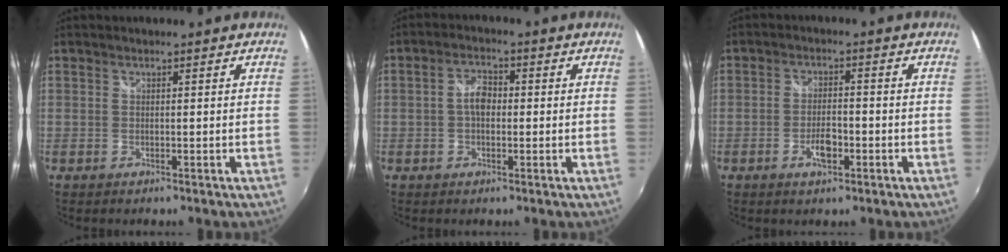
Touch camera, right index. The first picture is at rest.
{"total": 3.9, "force": [-0.2, 2.5, 2.9], "torque": [-0.054, 0.011, -0.005]}
{"total": 4.5, "force": [-2.1, 1.9, 3.5], "torque": [-0.072, 0.000, -0.036]}